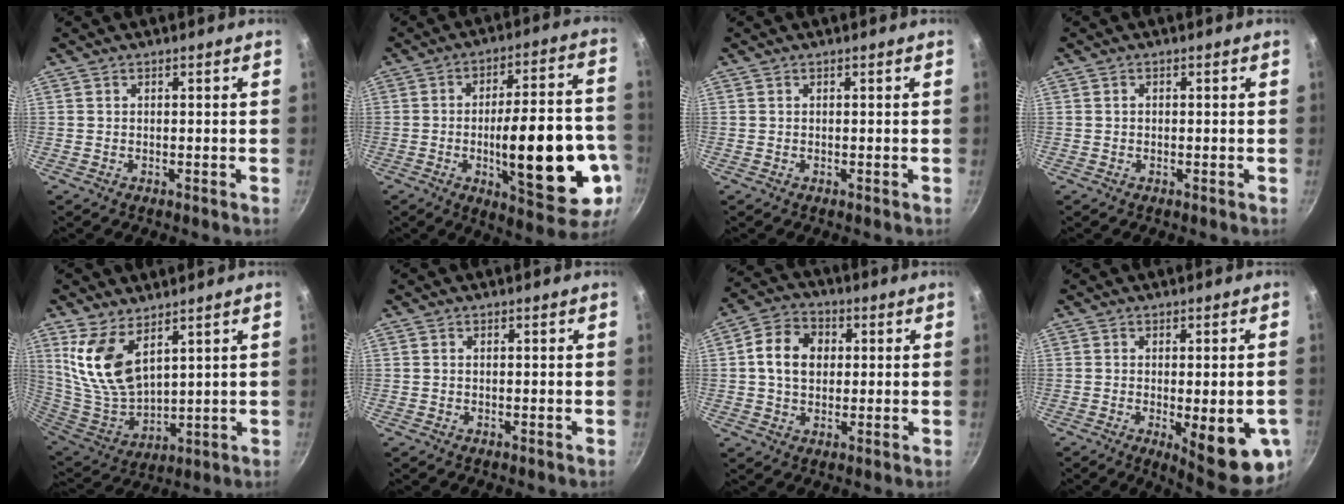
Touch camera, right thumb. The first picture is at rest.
{"total": 22.6, "force": [-5.5, 7.6, 20.5], "torque": [-0.273, 0.023, -0.067]}
{"total": 0.0}
{"total": 0.6, "force": [0.0, 0.5, 0.3], "torque": [-0.005, 0.004, 0.000]}
{"total": 12.7, "force": [6.6, 6.4, 8.7], "torque": [-0.161, -0.058, 0.148]}
{"total": 0.0}
{"total": 9.4, "force": [1.3, 7.2, 5.8], "torque": [-0.083, 0.012, 0.011]}
{"total": 14.4, "force": [-3.8, 4.3, 13.2], "torque": [-0.144, -0.011, -0.039]}